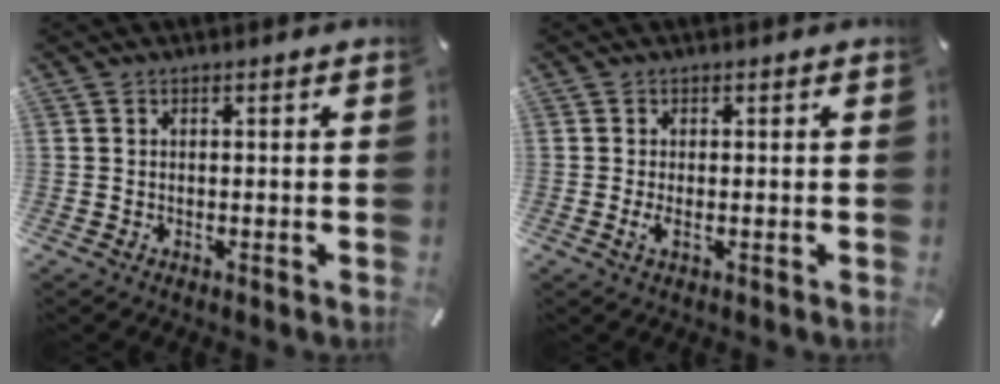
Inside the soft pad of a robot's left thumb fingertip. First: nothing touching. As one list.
[{"total": 2.1, "force": [-0.1, 0.6, 2.0], "torque": [-0.043, -0.006, -0.005]}]